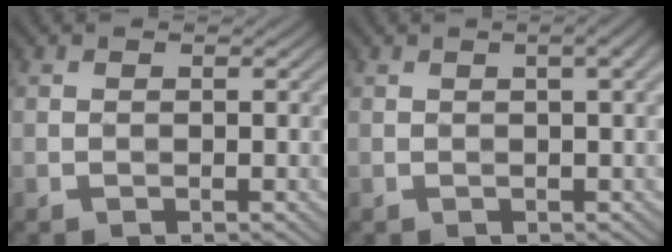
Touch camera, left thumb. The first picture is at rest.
{"total": 2.5, "force": [0.6, 0.3, 2.4], "torque": [-0.035, 0.008, 0.012]}